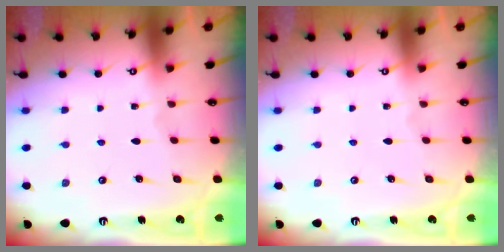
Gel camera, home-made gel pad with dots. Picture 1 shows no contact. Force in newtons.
{"total": 0.0}